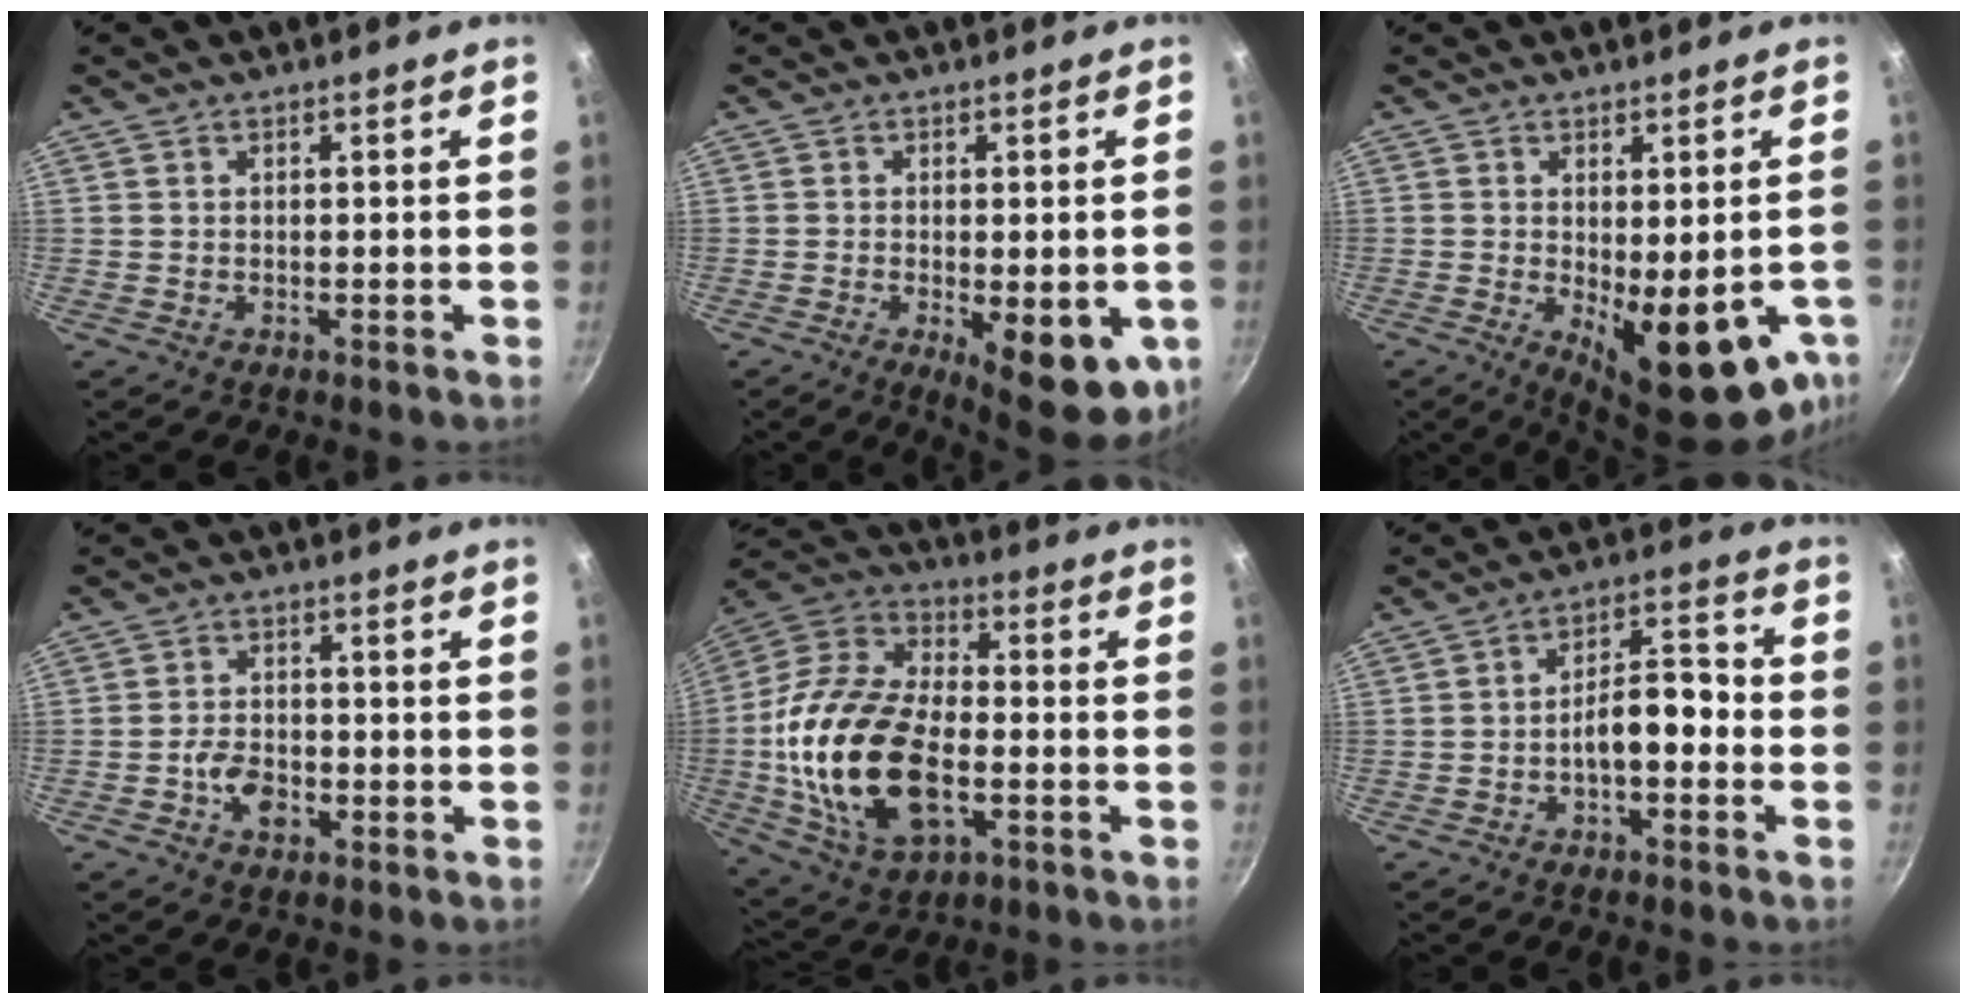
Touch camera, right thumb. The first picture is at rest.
{"total": 13.3, "force": [-3.8, 4.9, 11.8], "torque": [-0.132, -0.006, -0.039]}
{"total": 15.9, "force": [-3.9, 6.3, 14.0], "torque": [-0.160, -0.022, -0.036]}
{"total": 5.3, "force": [-2.0, 3.2, 3.6], "torque": [-0.058, 0.018, -0.039]}
{"total": 24.6, "force": [-4.2, 14.1, 19.7], "torque": [-0.379, 0.025, -0.078]}
{"total": 7.9, "force": [-2.7, 3.8, 6.4], "torque": [-0.074, 0.049, -0.045]}